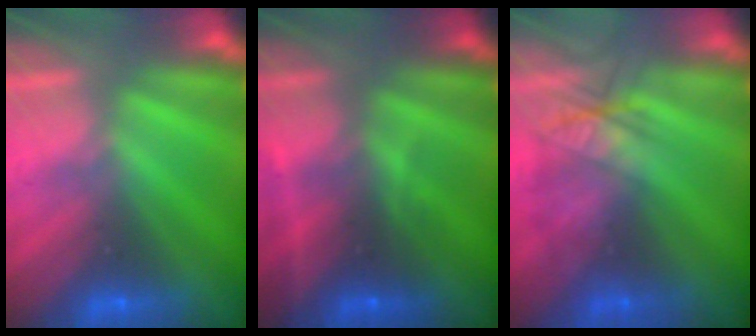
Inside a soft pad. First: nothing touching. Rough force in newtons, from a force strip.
{"total": 2.4}
{"total": 2.5}